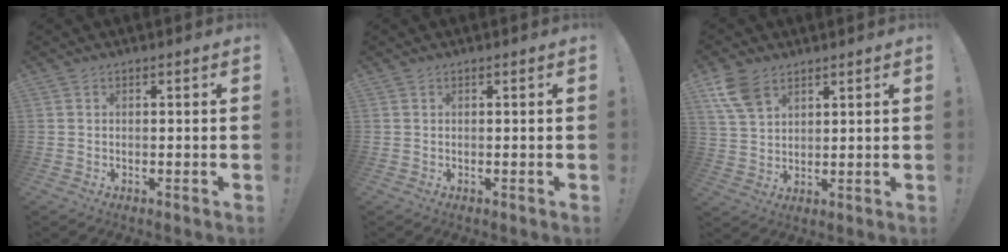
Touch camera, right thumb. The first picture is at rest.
{"total": 0.0}
{"total": 8.8, "force": [5.2, 5.2, 4.9], "torque": [-0.102, -0.011, 0.104]}